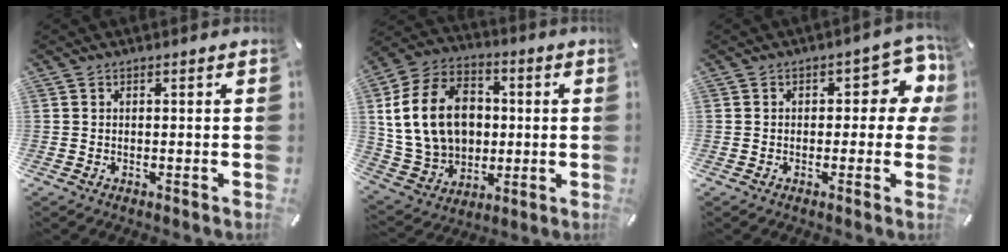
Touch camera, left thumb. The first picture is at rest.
{"total": 18.9, "force": [1.2, 15.1, 11.3], "torque": [-0.244, 0.010, 0.025]}
{"total": 9.4, "force": [2.3, 5.0, 7.6], "torque": [-0.087, -0.008, 0.036]}